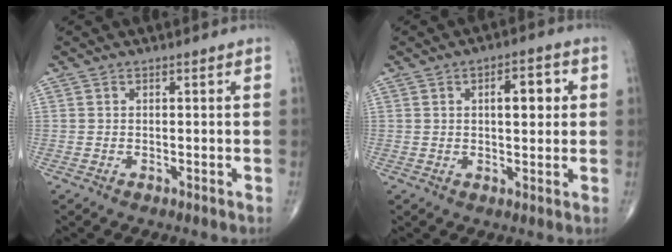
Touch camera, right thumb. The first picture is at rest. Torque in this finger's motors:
{"motor_torque": [1.27, 3.73, 0.73, 0.31, 0.03]}